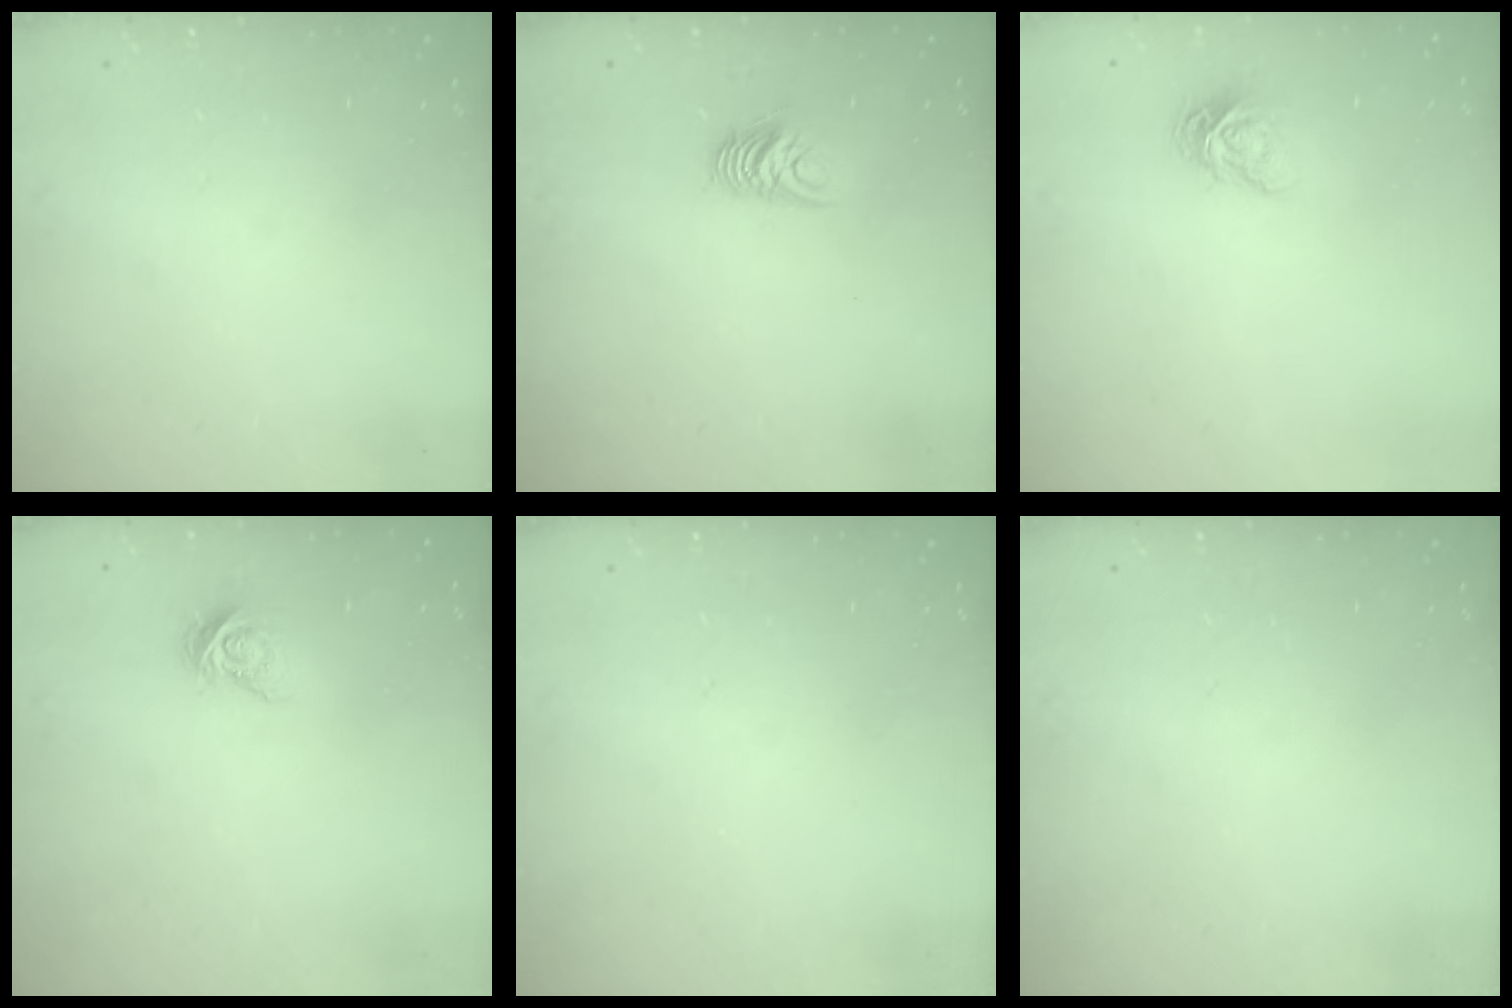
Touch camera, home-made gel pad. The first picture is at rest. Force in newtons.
{"total": 6.2, "press": 6.2, "slide": 0.4}
{"total": 7.6, "press": 7.6, "slide": 0.7}
{"total": 5.4, "press": 5.4, "slide": 0.6}
{"total": 0.0}
{"total": 0.0}